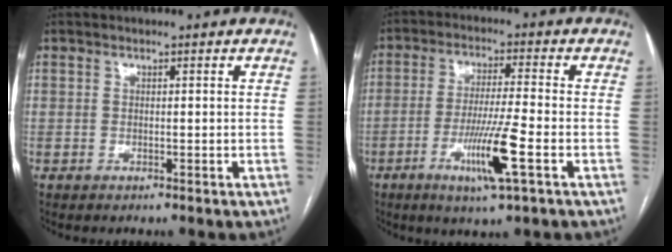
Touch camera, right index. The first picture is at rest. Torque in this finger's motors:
{"motor_torque": [1.48, -0.13, 0.76, 0.15]}